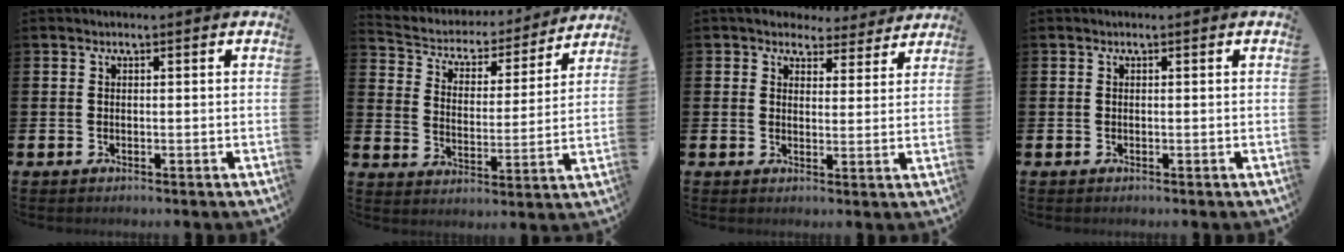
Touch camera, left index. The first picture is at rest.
{"total": 4.8, "force": [4.3, 2.0, 0.7], "torque": [-0.041, -0.038, 0.066]}
{"total": 4.6, "force": [4.1, 2.0, 0.4], "torque": [-0.013, -0.028, 0.069]}
{"total": 0.0}